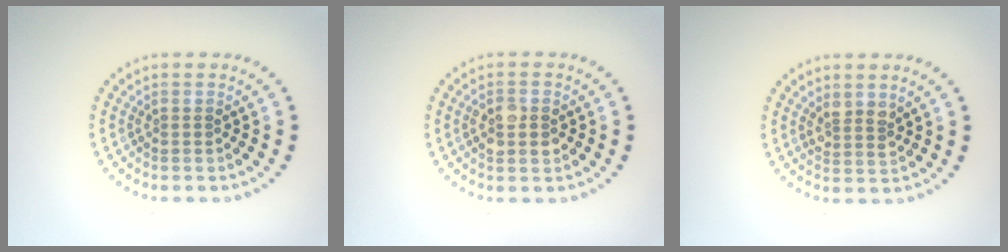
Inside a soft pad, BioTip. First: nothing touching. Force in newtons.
{"total": 2.8, "press": 2.8, "slide": 0.1}
{"total": 1.8, "press": 1.5, "slide": 0.9}